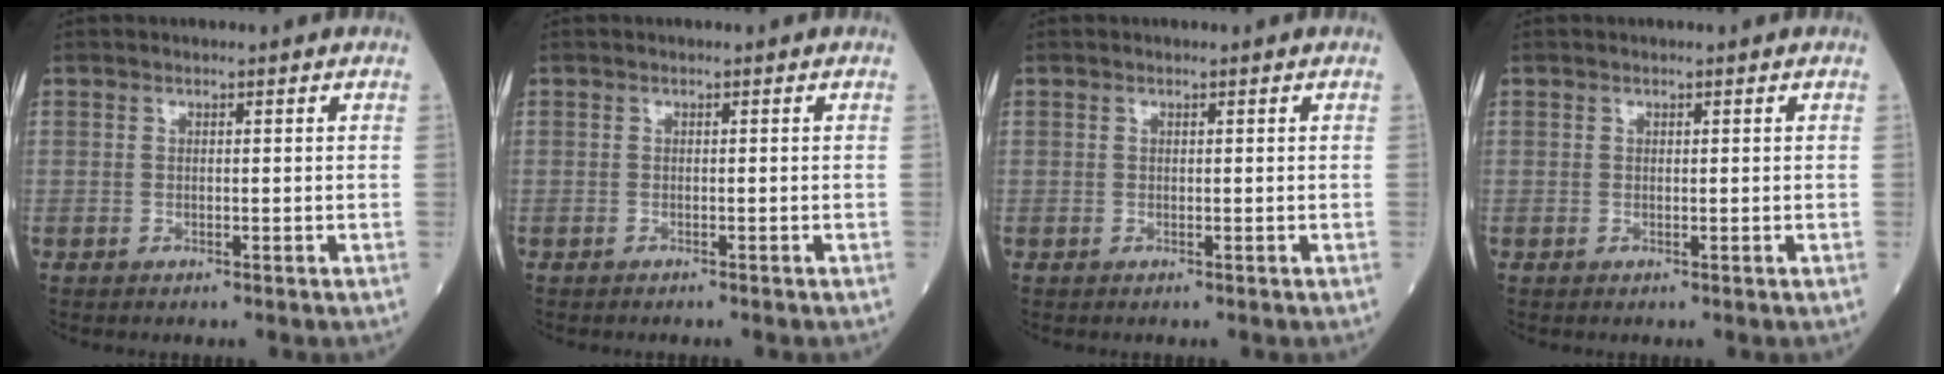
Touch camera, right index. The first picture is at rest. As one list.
[{"total": 0.7, "force": [-0.7, 0.1, 0.3], "torque": [-0.002, -0.001, -0.011]}, {"total": 0.0}, {"total": 0.0}]